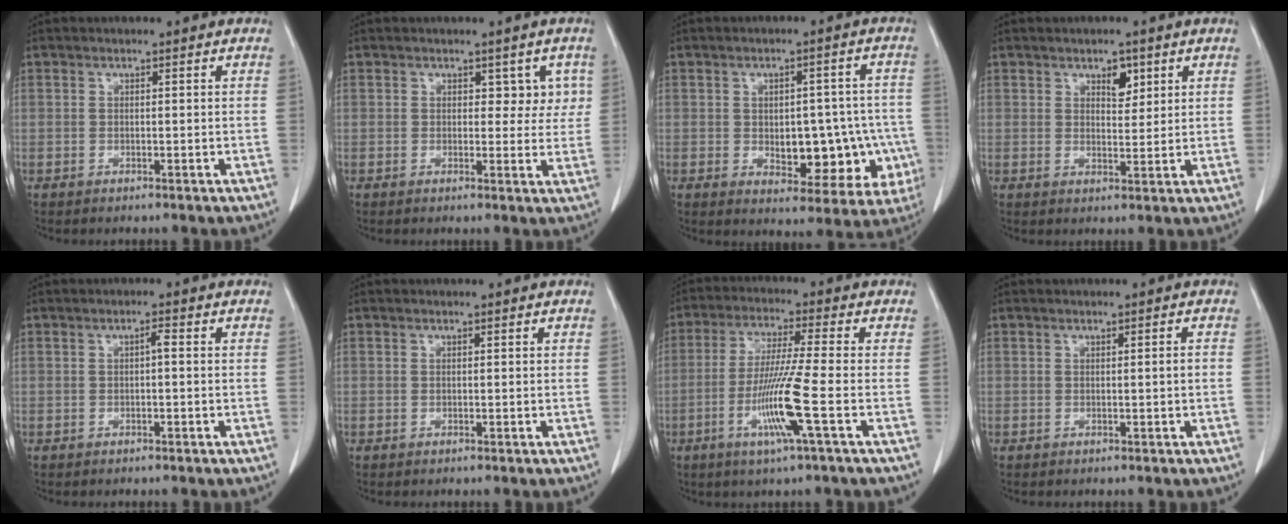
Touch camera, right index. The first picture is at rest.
{"total": 3.1, "force": [1.2, 2.2, 1.9], "torque": [-0.005, 0.004, 0.011]}
{"total": 12.8, "force": [-2.6, 7.0, 10.4], "torque": [-0.119, 0.020, -0.017]}
{"total": 3.0, "force": [1.7, 1.6, 1.9], "torque": [-0.028, -0.004, 0.029]}
{"total": 1.1, "force": [0.0, 0.2, 1.1], "torque": [-0.019, 0.003, -0.001]}
{"total": 0.0}
{"total": 10.0, "force": [-3.3, -1.3, 9.3], "torque": [-0.183, -0.017, -0.067]}
{"total": 0.8, "force": [-0.1, -0.1, 0.8], "torque": [-0.014, -0.002, 0.000]}